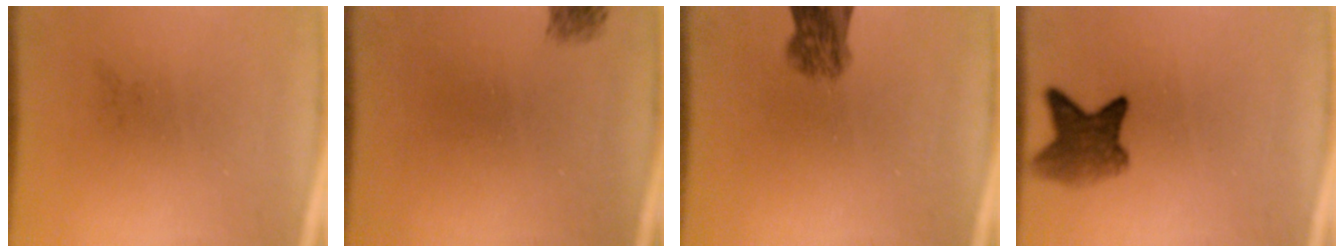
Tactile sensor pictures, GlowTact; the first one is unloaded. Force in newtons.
{"total": 1.9}
{"total": 4.5}
{"total": 5.8}